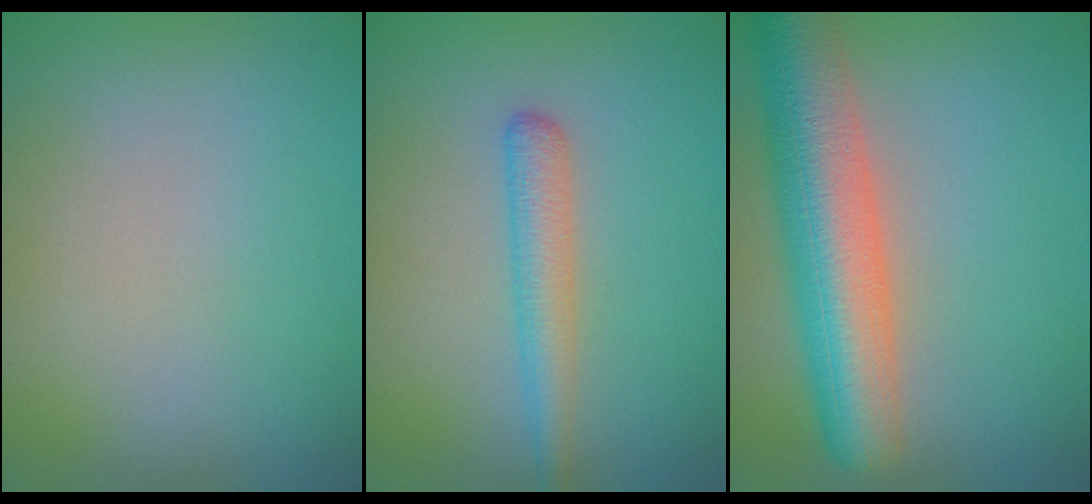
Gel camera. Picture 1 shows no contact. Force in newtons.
{"total": 2.7, "press": 2.7, "slide": 0.1}
{"total": 9.4, "press": 9.4, "slide": 0.5}